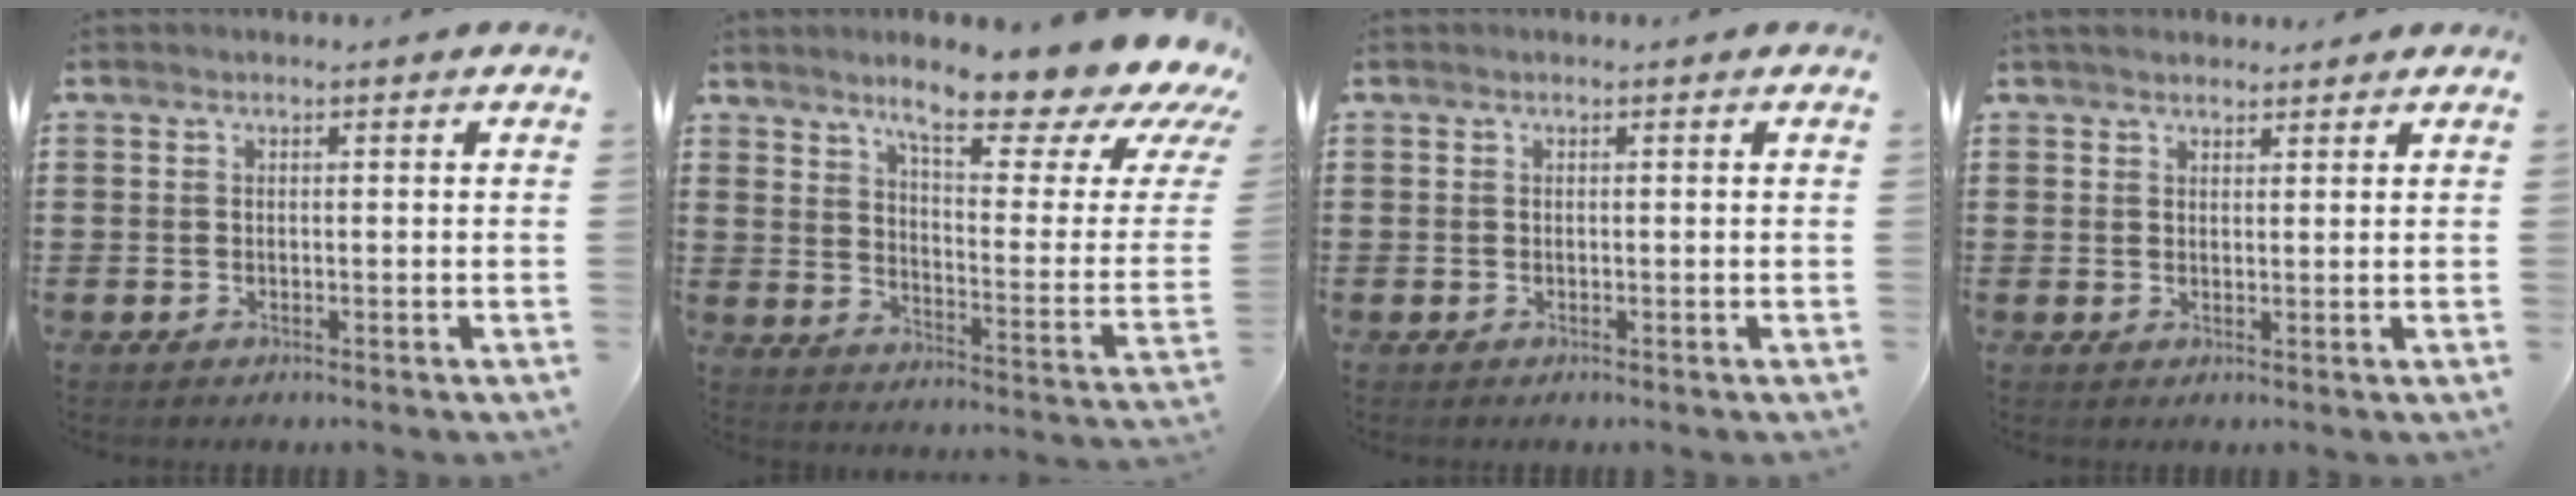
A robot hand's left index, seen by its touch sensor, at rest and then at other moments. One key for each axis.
{"total": 13.5, "fx": 10.5, "fy": 1.6, "fz": 8.3, "tx": -0.141, "ty": -0.076, "tz": 0.167}
{"total": 0.0}
{"total": 2.3, "fx": 2.0, "fy": 0.9, "fz": 0.4, "tx": -0.013, "ty": 0.004, "tz": 0.040}